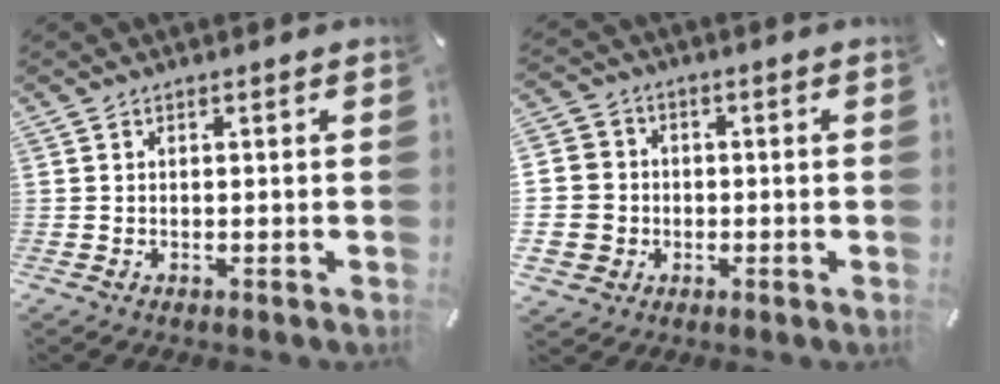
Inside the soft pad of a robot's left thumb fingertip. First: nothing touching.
{"total": 8.9, "force": [-0.9, 8.6, 2.0], "torque": [-0.060, 0.011, -0.014]}